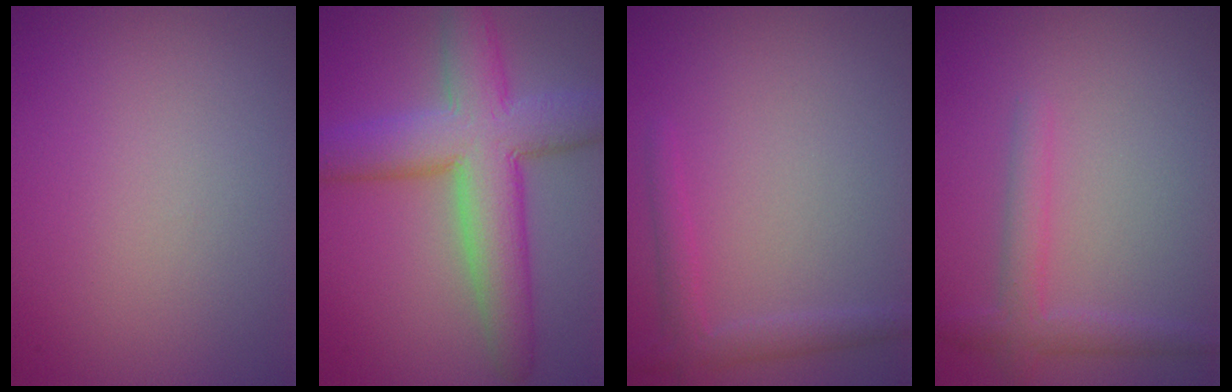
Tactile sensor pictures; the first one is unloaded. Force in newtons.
{"total": 9.0, "press": 9.0, "slide": 0.6}
{"total": 2.0, "press": 2.0, "slide": 0.1}
{"total": 2.4, "press": 2.4, "slide": 0.0}